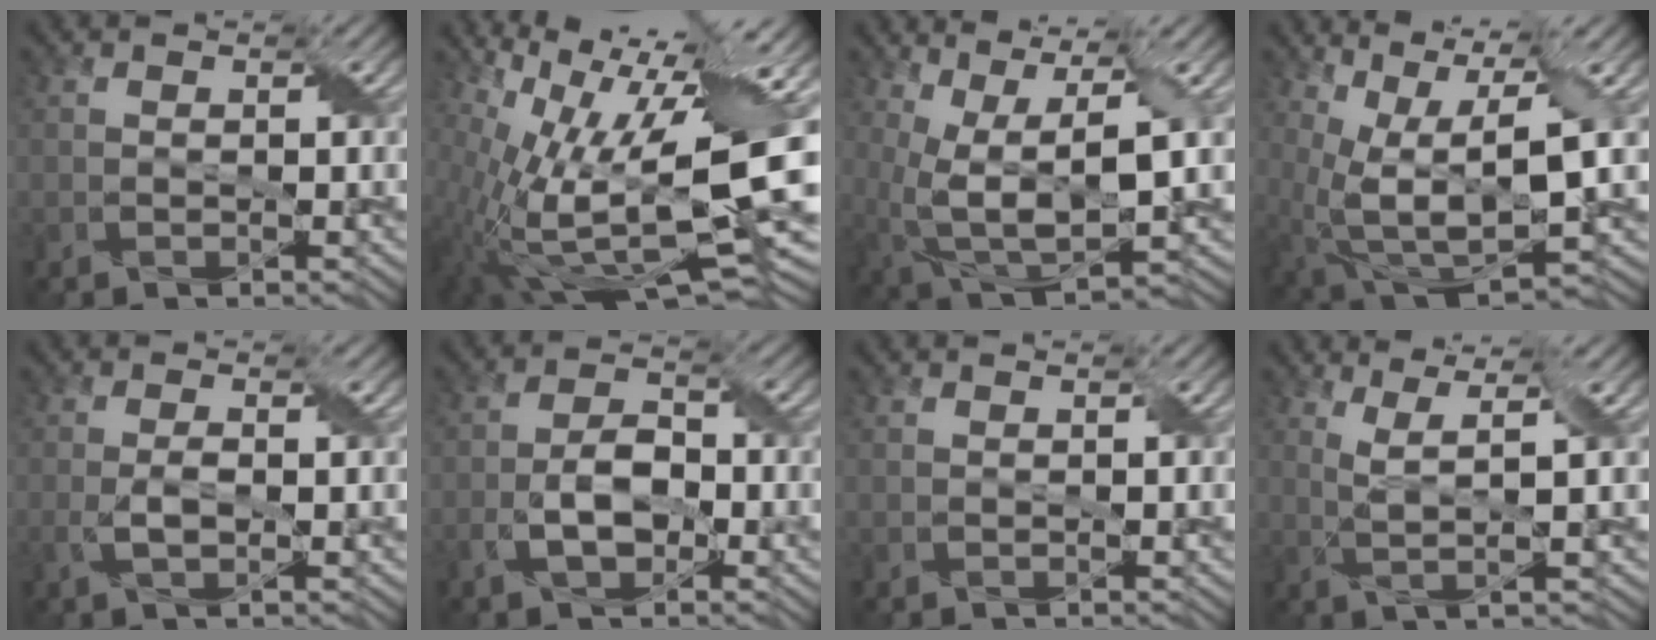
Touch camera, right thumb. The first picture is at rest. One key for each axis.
{"total": 17.5, "fx": 0.7, "fy": 6.1, "fz": 16.4, "tx": -0.317, "ty": -0.015, "tz": 0.024}
{"total": 10.8, "fx": 2.3, "fy": 4.1, "fz": 9.7, "tx": -0.214, "ty": 0.001, "tz": 0.047}
{"total": 13.1, "fx": 3.5, "fy": 5.5, "fz": 11.3, "tx": -0.233, "ty": 0.000, "tz": 0.082}
{"total": 2.6, "fx": -0.4, "fy": 0.9, "fz": 2.4, "tx": -0.053, "ty": 0.001, "tz": -0.007}
{"total": 5.0, "fx": -1.8, "fy": 2.6, "fz": 3.8, "tx": -0.078, "ty": 0.007, "tz": -0.037}
{"total": 0.0}
{"total": 4.4, "fx": 1.9, "fy": 0.4, "fz": 3.9, "tx": -0.088, "ty": 0.006, "tz": 0.043}